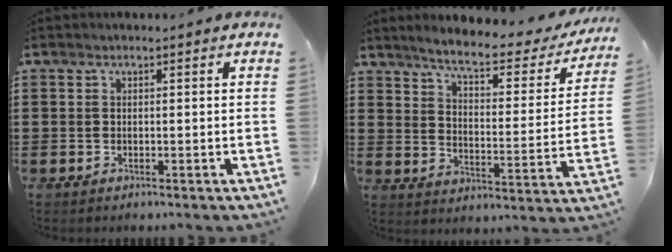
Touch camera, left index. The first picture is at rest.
{"total": 6.0, "force": [5.1, 0.8, 3.2], "torque": [-0.077, -0.031, 0.079]}